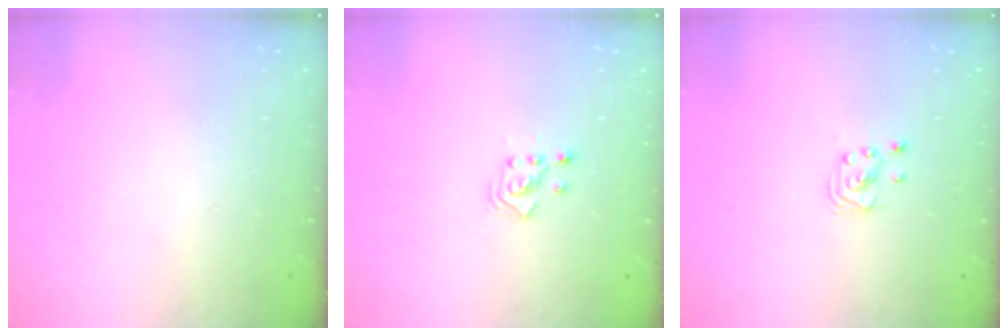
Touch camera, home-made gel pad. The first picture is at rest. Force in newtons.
{"total": 2.3, "press": 2.3, "slide": 0.3}
{"total": 1.7, "press": 1.6, "slide": 0.1}